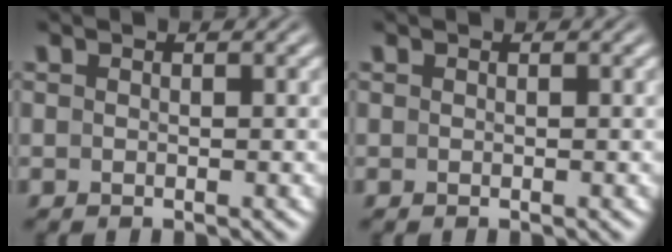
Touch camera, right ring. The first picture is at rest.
{"total": 0.0}